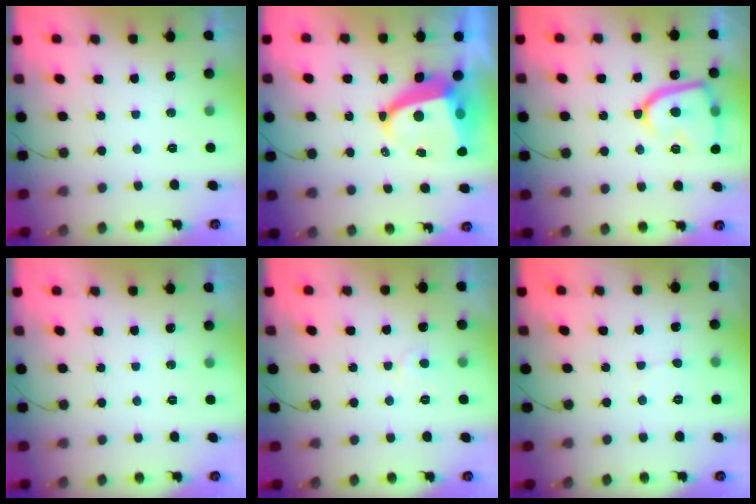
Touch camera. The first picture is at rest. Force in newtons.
{"total": 9.1, "press": 9.0, "slide": 1.1}
{"total": 15.7, "press": 15.6, "slide": 1.1}
{"total": 0.0}
{"total": 3.7, "press": 3.7, "slide": 0.4}
{"total": 4.2, "press": 4.2, "slide": 0.3}